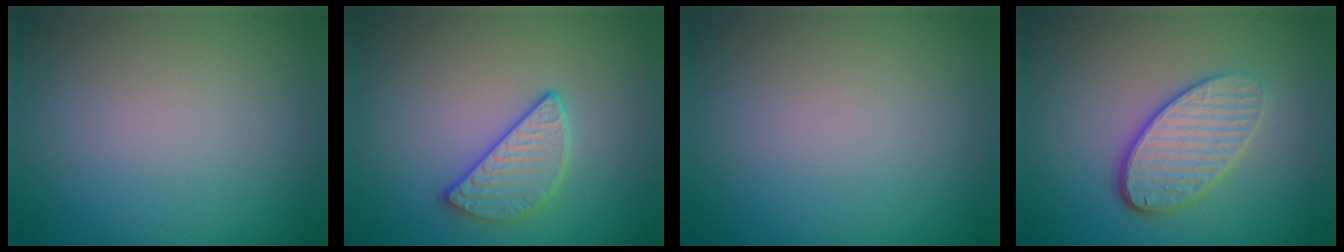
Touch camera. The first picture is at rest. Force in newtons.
{"total": 2.9, "press": 2.6, "slide": 1.3}
{"total": 0.0}
{"total": 4.2, "press": 3.4, "slide": 2.6}